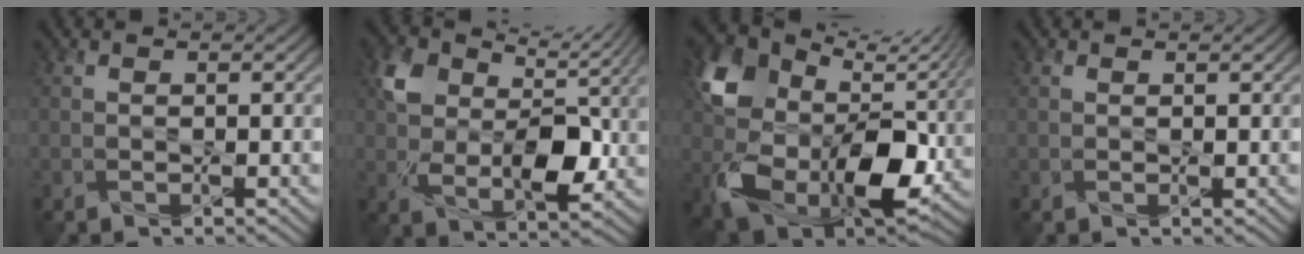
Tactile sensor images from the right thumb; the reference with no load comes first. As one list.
[{"total": 9.2, "force": [2.7, 5.7, 6.6], "torque": [-0.133, -0.018, 0.049]}, {"total": 14.5, "force": [3.0, 10.4, 9.6], "torque": [-0.210, -0.021, 0.066]}, {"total": 0.5, "force": [0.4, 0.3, 0.3], "torque": [-0.007, 0.000, 0.006]}]